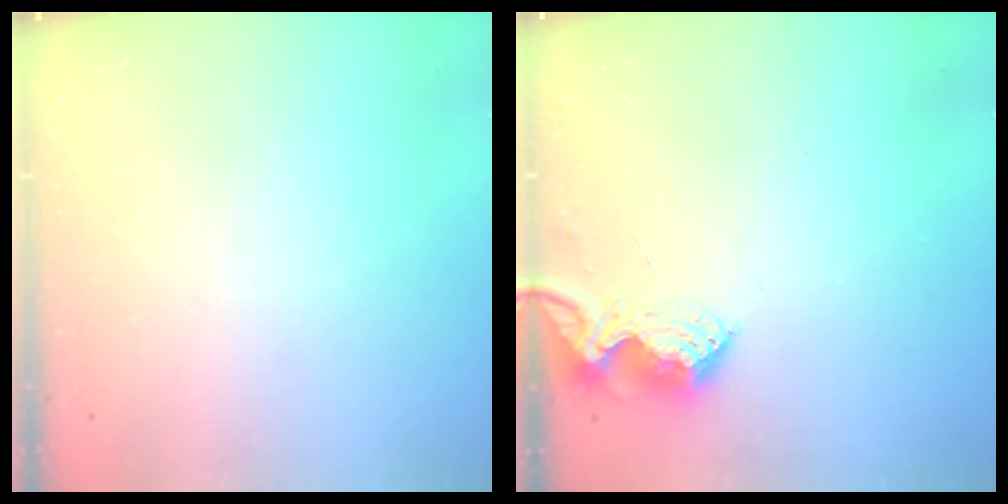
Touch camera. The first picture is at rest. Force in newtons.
{"total": 6.9, "press": 6.9, "slide": 0.7}